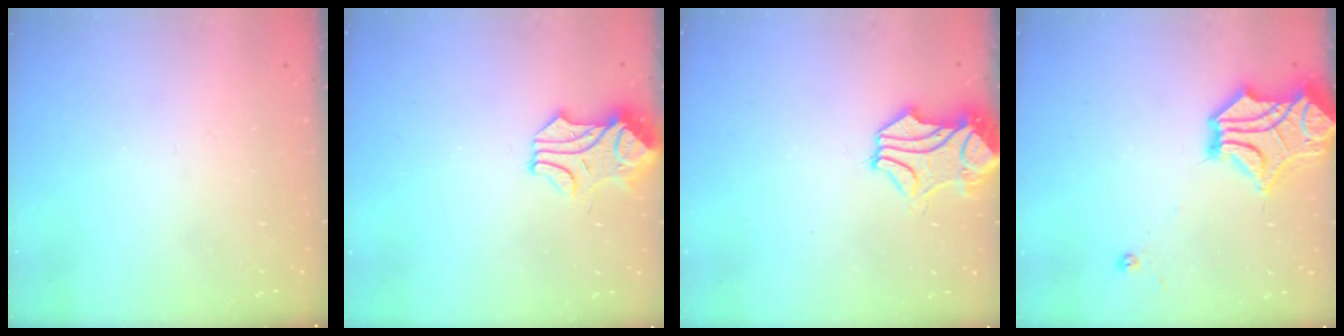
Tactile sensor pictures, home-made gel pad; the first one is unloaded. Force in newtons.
{"total": 0.6, "press": 0.5, "slide": 0.2}
{"total": 1.6, "press": 1.1, "slide": 1.2}
{"total": 9.7, "press": 9.5, "slide": 2.4}